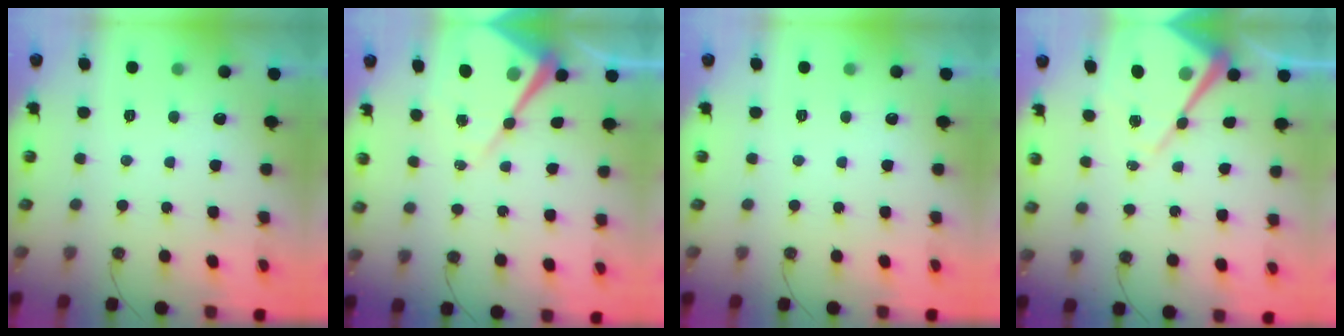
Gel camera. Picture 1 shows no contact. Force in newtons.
{"total": 13.5, "press": 13.5, "slide": 1.0}
{"total": 0.0}
{"total": 12.8, "press": 12.8, "slide": 1.3}